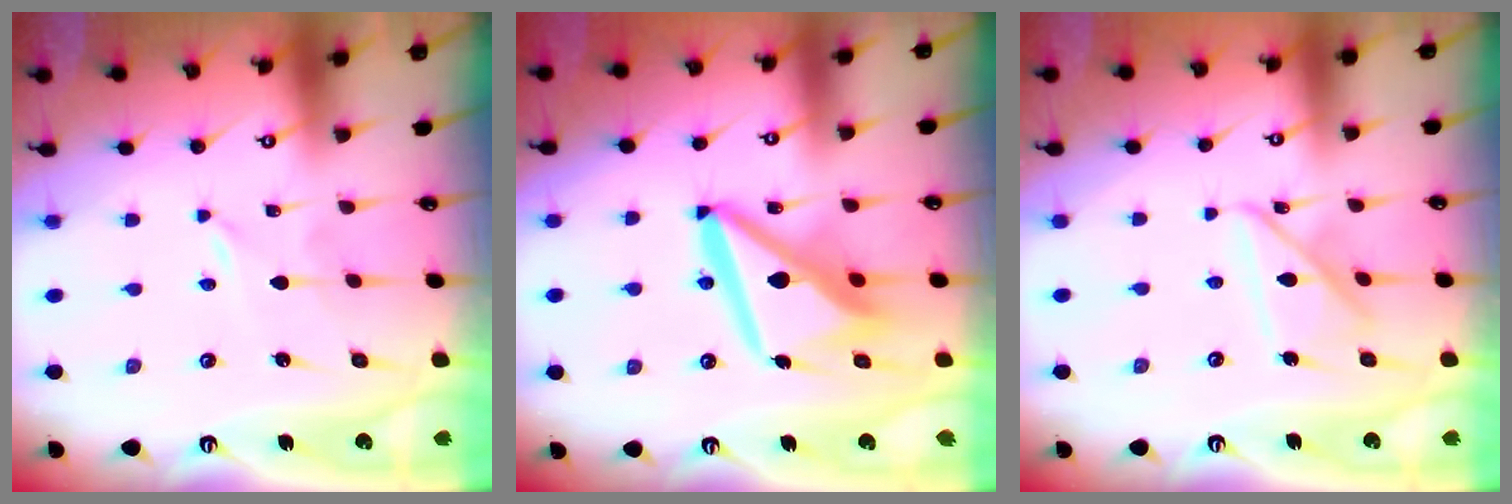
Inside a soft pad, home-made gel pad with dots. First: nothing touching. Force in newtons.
{"total": 14.1, "press": 14.0, "slide": 1.5}
{"total": 12.2, "press": 12.2, "slide": 1.2}